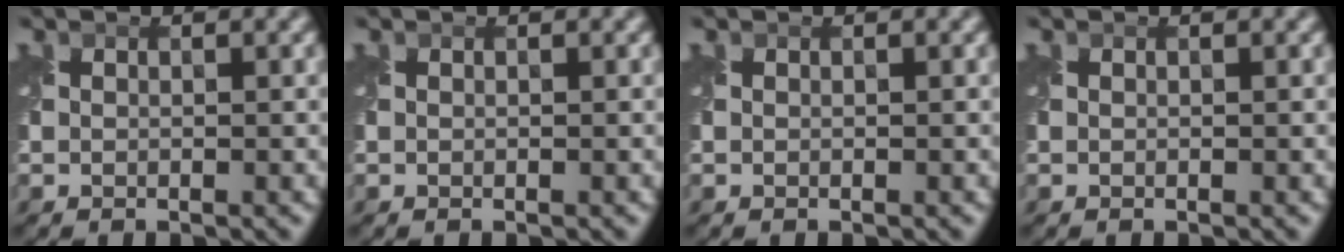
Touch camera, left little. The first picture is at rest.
{"total": 0.0}
{"total": 0.0}
{"total": 0.0}